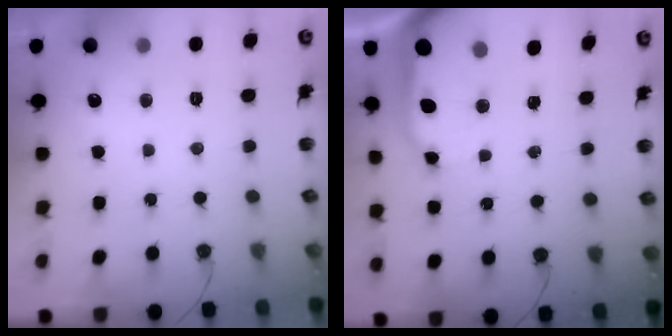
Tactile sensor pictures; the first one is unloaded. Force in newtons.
{"total": 11.8, "press": 11.7, "slide": 1.5}